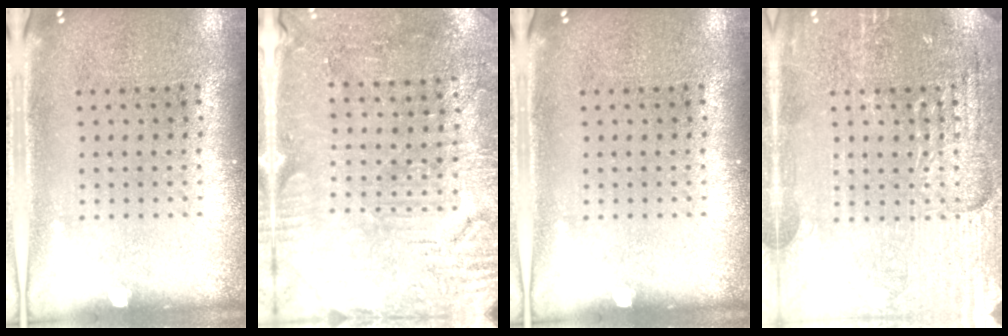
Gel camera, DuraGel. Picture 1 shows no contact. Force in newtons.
{"total": 3.0, "press": 2.9, "slide": 0.6}
{"total": 0.0}
{"total": 4.0, "press": 3.9, "slide": 1.0}